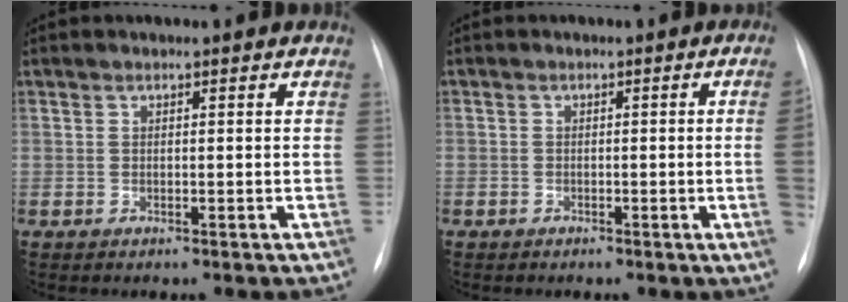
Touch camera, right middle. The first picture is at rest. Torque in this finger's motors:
{"motor_torque": [0.19, -0.69, -0.61, -0.21]}